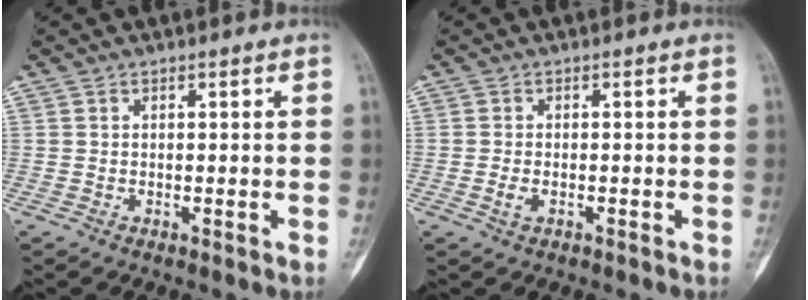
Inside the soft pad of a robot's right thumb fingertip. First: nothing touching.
{"total": 1.8, "force": [-0.7, 0.9, 1.3], "torque": [-0.030, 0.002, -0.013]}